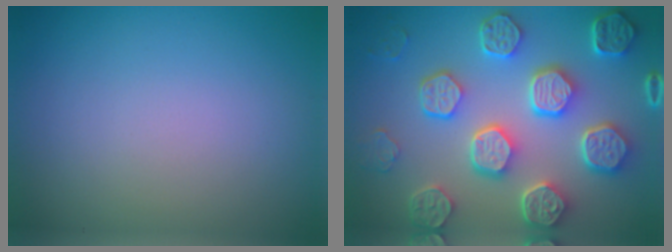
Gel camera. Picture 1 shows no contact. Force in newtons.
{"total": 8.5, "press": 6.6, "slide": 5.3}